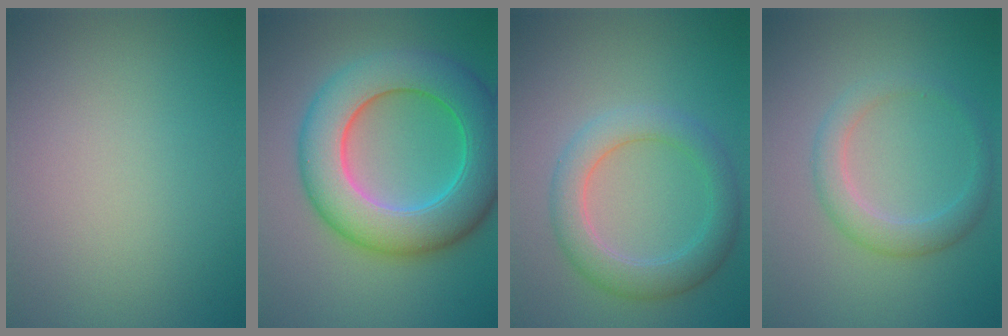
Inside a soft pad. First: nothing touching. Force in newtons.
{"total": 10.6, "press": 10.5, "slide": 0.3}
{"total": 4.2, "press": 4.2, "slide": 0.2}
{"total": 2.8, "press": 2.8, "slide": 0.1}